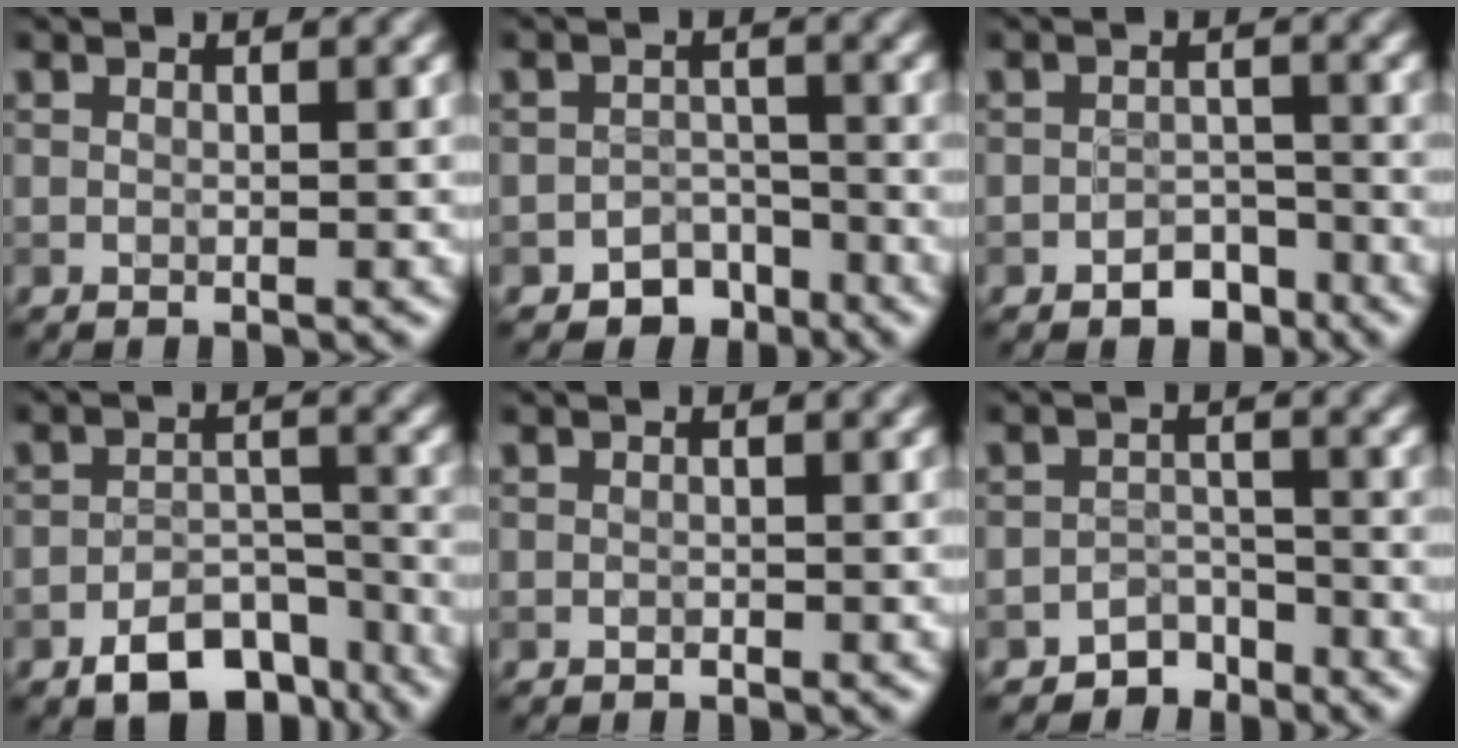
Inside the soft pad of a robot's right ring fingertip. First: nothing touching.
{"total": 3.1, "force": [-2.4, 1.9, 0.7], "torque": [0.006, 0.005, -0.037]}
{"total": 2.5, "force": [-1.8, 1.5, 1.0], "torque": [-0.009, 0.006, -0.030]}
{"total": 6.3, "force": [-4.2, 3.4, 3.2], "torque": [-0.041, -0.006, -0.066]}
{"total": 0.0}
{"total": 2.5, "force": [-2.2, 1.2, 0.0], "torque": [0.016, 0.008, -0.040]}